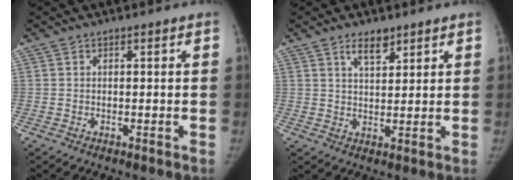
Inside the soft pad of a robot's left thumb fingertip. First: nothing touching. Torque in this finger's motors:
{"motor_torque": [-0.10, 0.04, 0.50, -0.40, -0.04]}